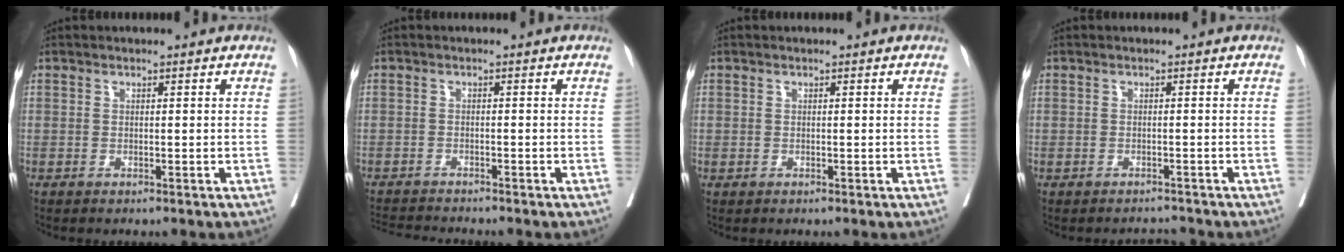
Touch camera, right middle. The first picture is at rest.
{"total": 5.9, "force": [-5.8, -0.3, 1.4], "torque": [-0.020, -0.013, -0.096]}
{"total": 0.0}
{"total": 1.8, "force": [-1.8, -0.3, -0.3], "torque": [0.008, -0.007, -0.024]}